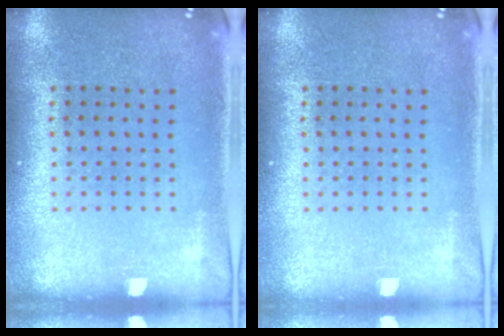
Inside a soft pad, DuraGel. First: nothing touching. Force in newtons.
{"total": 0.0}